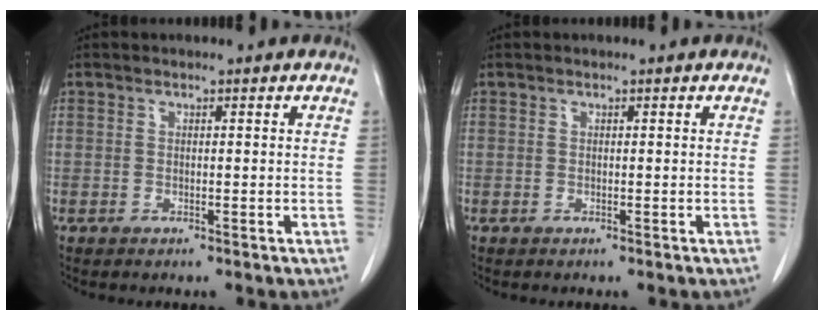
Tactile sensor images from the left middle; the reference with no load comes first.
{"total": 0.0}